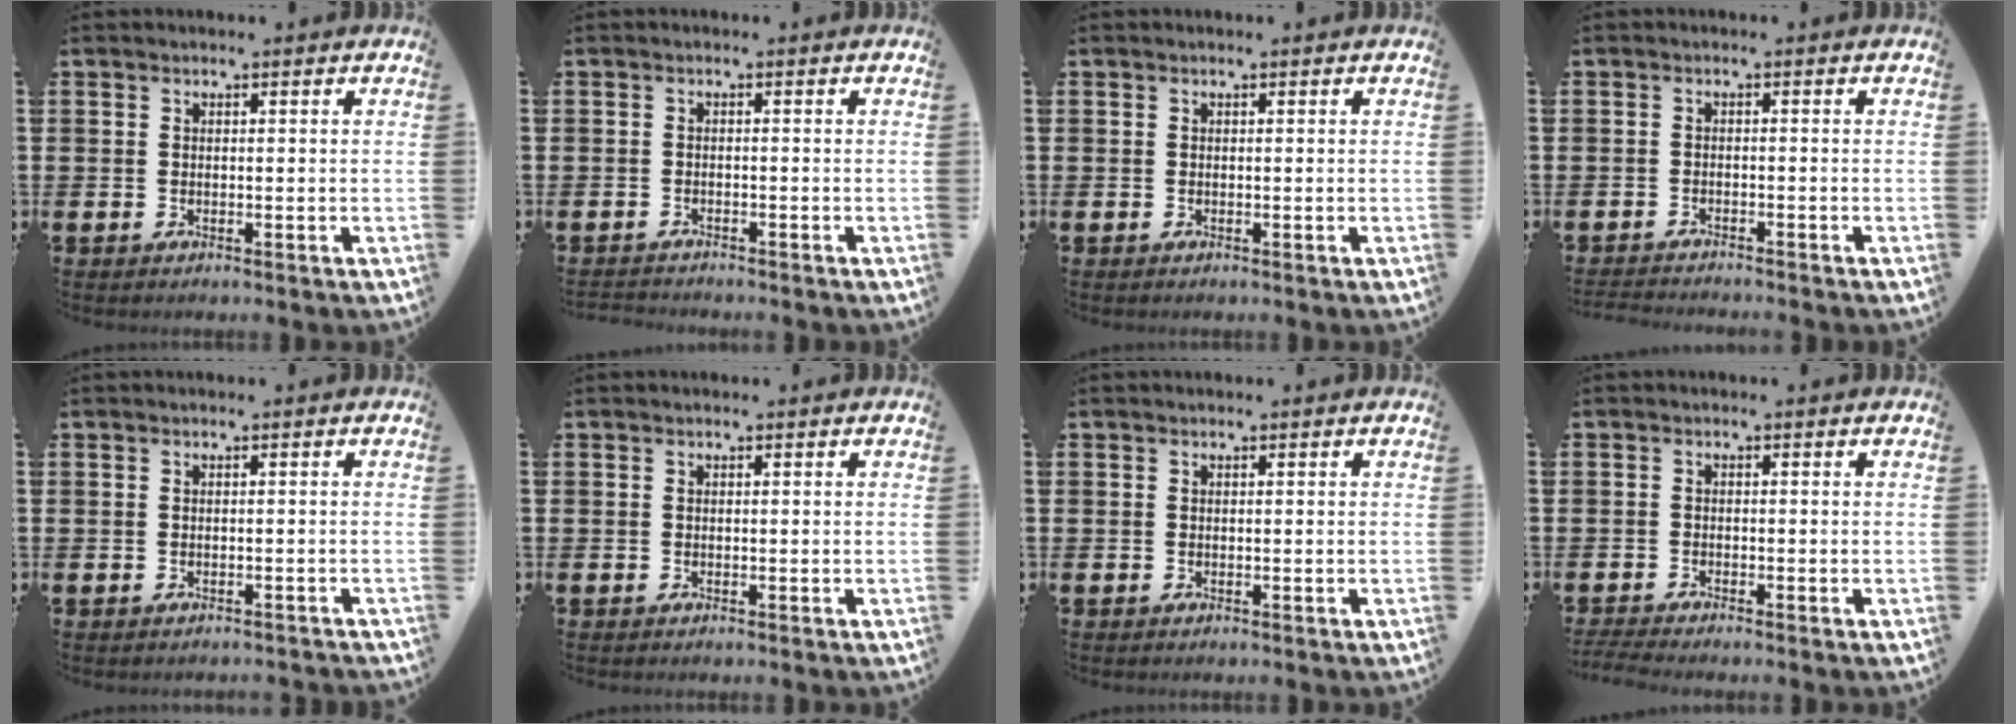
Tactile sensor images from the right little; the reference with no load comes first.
{"total": 0.9, "force": [-0.9, 0.0, 0.0], "torque": [-0.003, 0.000, -0.019]}
{"total": 0.0}
{"total": 1.1, "force": [-1.0, -0.2, 0.1], "torque": [-0.002, 0.001, -0.021]}
{"total": 0.0}
{"total": 0.0}
{"total": 0.0}
{"total": 1.2, "force": [-1.1, 0.0, 0.6], "torque": [-0.009, -0.001, -0.021]}